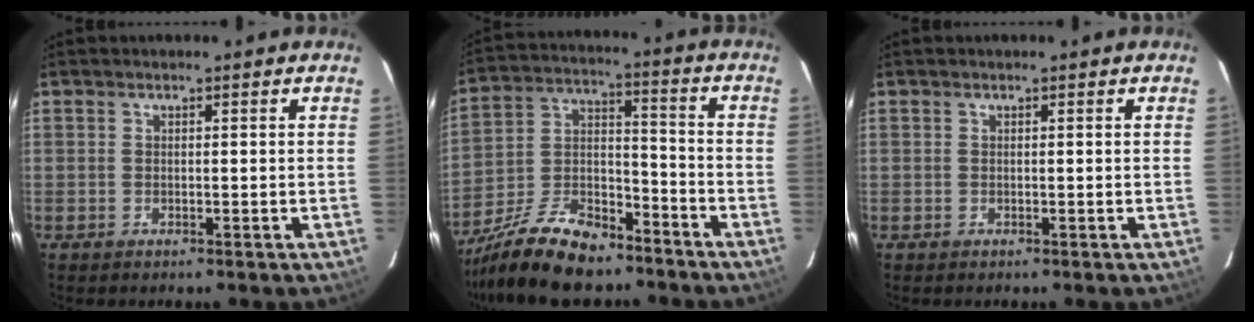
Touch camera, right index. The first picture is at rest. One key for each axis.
{"total": 18.1, "fx": -13.6, "fy": 7.3, "fz": 9.4, "tx": -0.204, "ty": 0.000, "tz": -0.238}
{"total": 0.0}